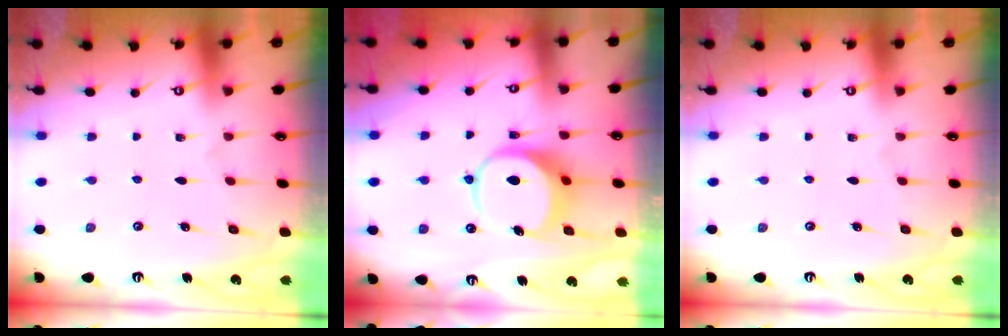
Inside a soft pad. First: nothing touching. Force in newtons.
{"total": 8.5, "press": 8.4, "slide": 1.1}
{"total": 0.0}